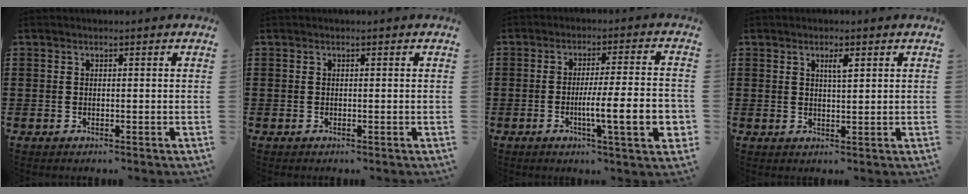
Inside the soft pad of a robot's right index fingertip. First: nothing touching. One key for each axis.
{"total": 0.0}
{"total": 10.8, "fx": -2.8, "fy": 1.5, "fz": 10.3, "tx": -0.177, "ty": -0.012, "tz": -0.052}
{"total": 2.3, "fx": 1.0, "fy": 0.5, "fz": 2.0, "tx": -0.033, "ty": -0.001, "tz": 0.013}